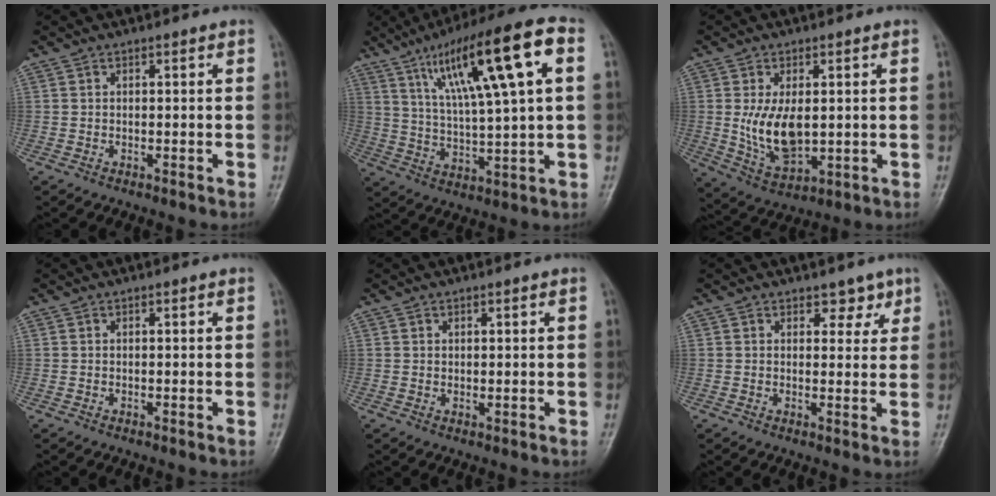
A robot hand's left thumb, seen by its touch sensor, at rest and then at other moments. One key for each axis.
{"total": 20.0, "fx": 7.6, "fy": 3.7, "fz": 18.2, "tx": -0.295, "ty": 0.006, "tz": 0.125}
{"total": 9.8, "fx": 0.5, "fy": 5.3, "fz": 8.2, "tx": -0.141, "ty": -0.013, "tz": 0.024}
{"total": 0.0}
{"total": 0.5, "fx": 0.3, "fy": 0.3, "fz": 0.4, "tx": -0.004, "ty": -0.004, "tz": 0.004}
{"total": 3.3, "fx": 2.3, "fy": 2.0, "fz": 1.2, "tx": 0.011, "ty": -0.013, "tz": 0.029}